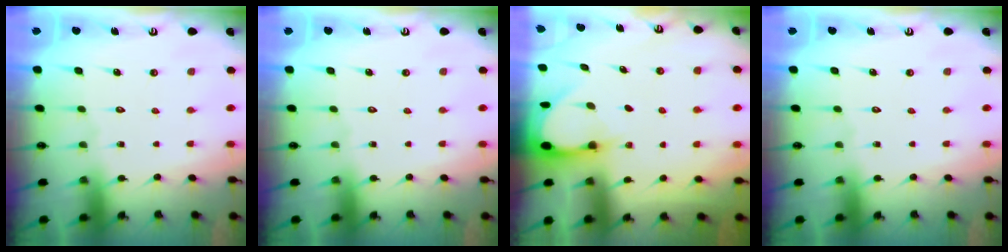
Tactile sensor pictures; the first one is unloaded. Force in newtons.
{"total": 0.0}
{"total": 3.0, "press": 3.0, "slide": 0.3}
{"total": 0.0}